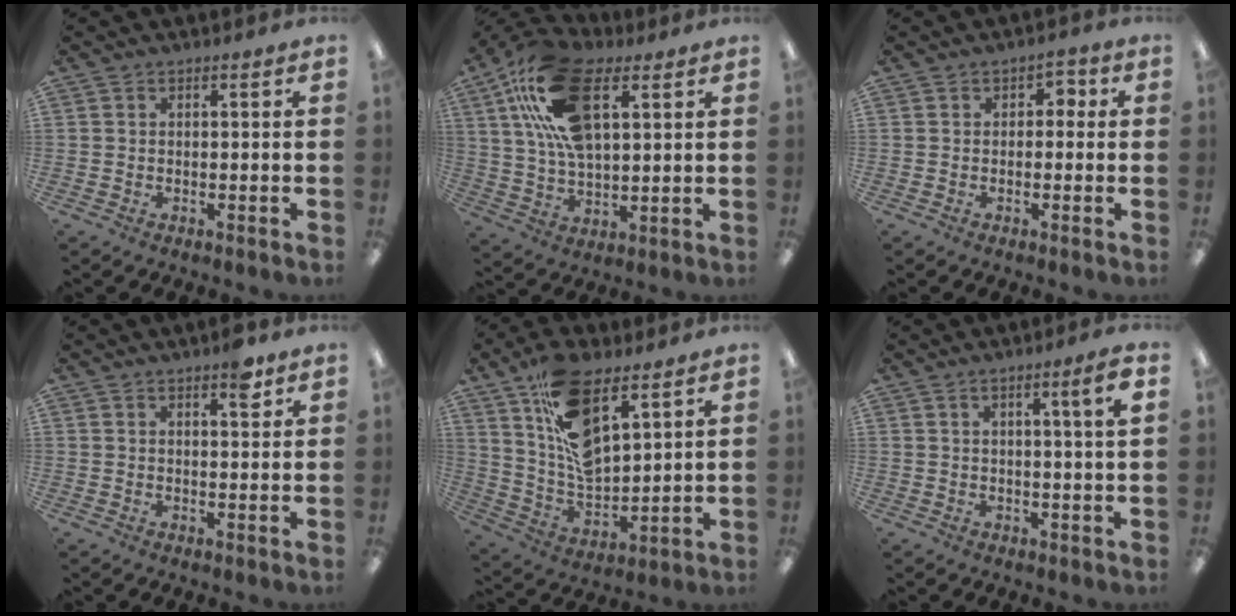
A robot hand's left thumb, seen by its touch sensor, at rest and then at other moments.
{"total": 20.9, "force": [9.4, 10.7, 15.3], "torque": [-0.306, -0.016, 0.164]}
{"total": 2.1, "force": [-0.3, 1.7, 1.2], "torque": [-0.016, 0.008, -0.012]}
{"total": 4.7, "force": [3.2, 1.6, 3.1], "torque": [-0.028, -0.016, 0.048]}
{"total": 16.1, "force": [9.7, 7.4, 10.4], "torque": [-0.190, -0.043, 0.179]}
{"total": 5.0, "force": [2.2, 0.1, 4.4], "torque": [-0.074, -0.006, 0.031]}